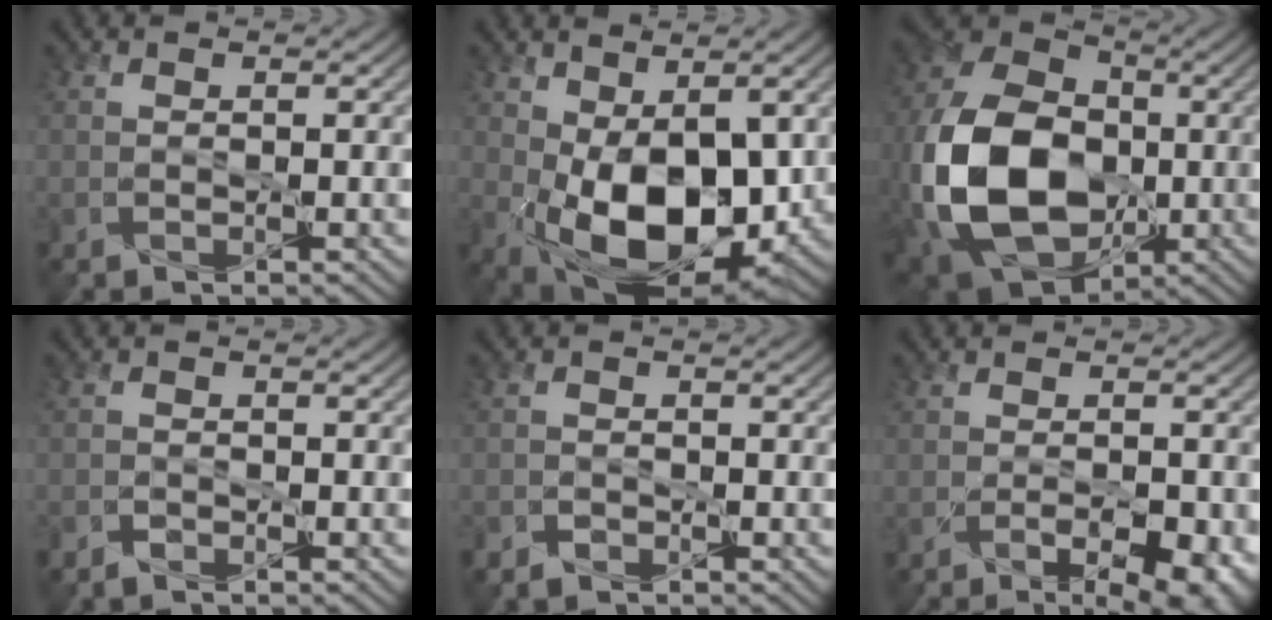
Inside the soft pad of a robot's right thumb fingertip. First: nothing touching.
{"total": 13.2, "force": [-1.1, 7.7, 10.7], "torque": [-0.200, -0.030, -0.006]}
{"total": 19.7, "force": [-3.6, 14.1, 13.3], "torque": [-0.317, -0.025, -0.069]}
{"total": 1.4, "force": [-1.2, 0.7, 0.4], "torque": [-0.010, -0.002, -0.028]}
{"total": 1.7, "force": [-1.4, 1.0, 0.4], "torque": [-0.008, -0.004, -0.032]}
{"total": 5.4, "force": [-2.2, 2.1, 4.4], "torque": [-0.064, -0.014, -0.016]}